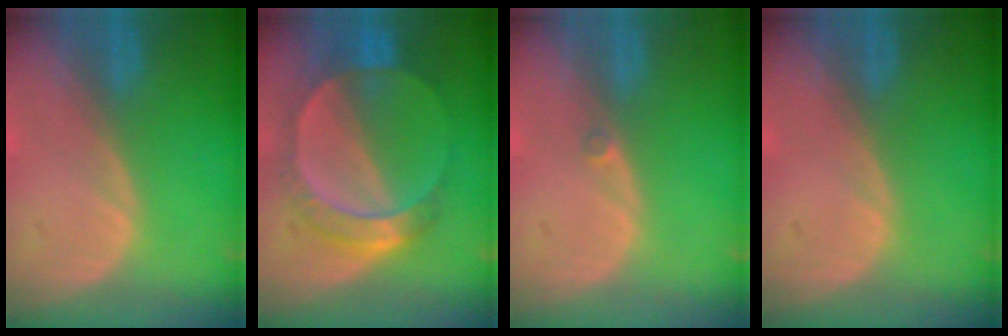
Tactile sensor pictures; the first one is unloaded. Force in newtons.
{"total": 7.1, "press": 7.0, "slide": 0.5}
{"total": 0.7, "press": 0.6, "slide": 0.3}
{"total": 0.0}